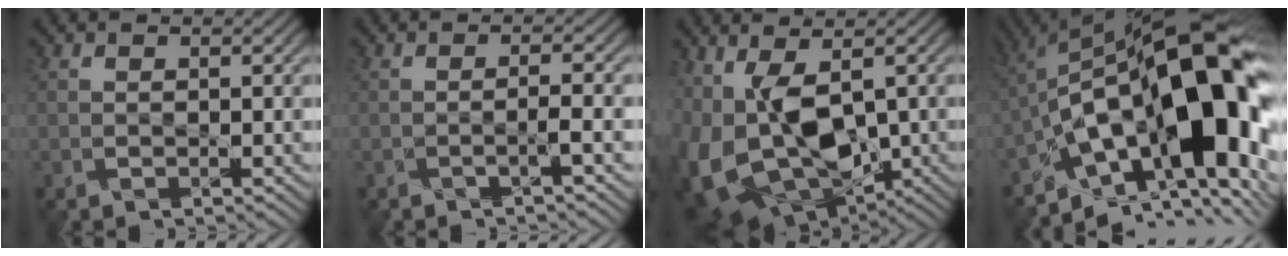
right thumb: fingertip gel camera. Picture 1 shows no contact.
{"total": 1.6, "force": [-0.9, 0.2, 1.3], "torque": [-0.015, 0.008, -0.029]}
{"total": 13.9, "force": [-2.1, 8.4, 10.8], "torque": [-0.260, -0.045, -0.019]}
{"total": 18.8, "force": [-3.8, 9.3, 15.9], "torque": [-0.240, 0.015, -0.063]}